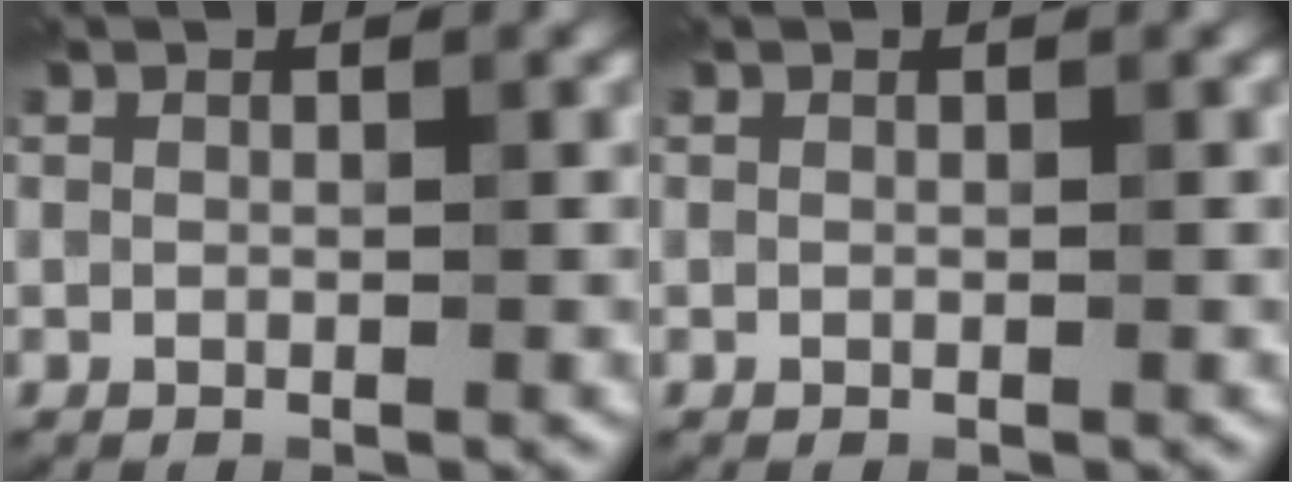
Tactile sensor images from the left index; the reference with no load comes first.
{"total": 0.0}